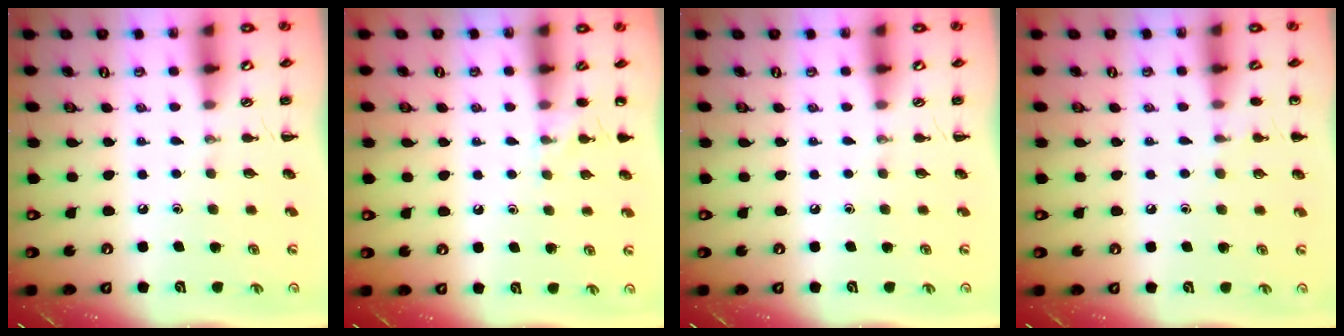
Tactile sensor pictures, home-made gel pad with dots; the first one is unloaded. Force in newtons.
{"total": 4.8, "press": 4.5, "slide": 1.4}
{"total": 0.0}
{"total": 5.5, "press": 5.2, "slide": 1.8}